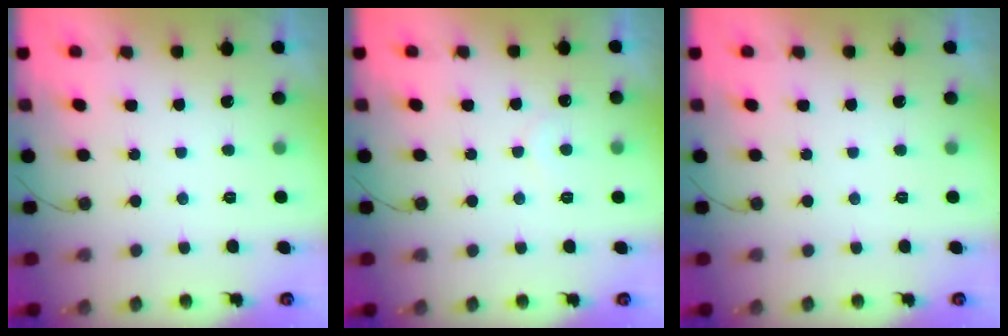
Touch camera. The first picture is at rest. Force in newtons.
{"total": 4.0, "press": 4.0, "slide": 0.3}
{"total": 0.0}